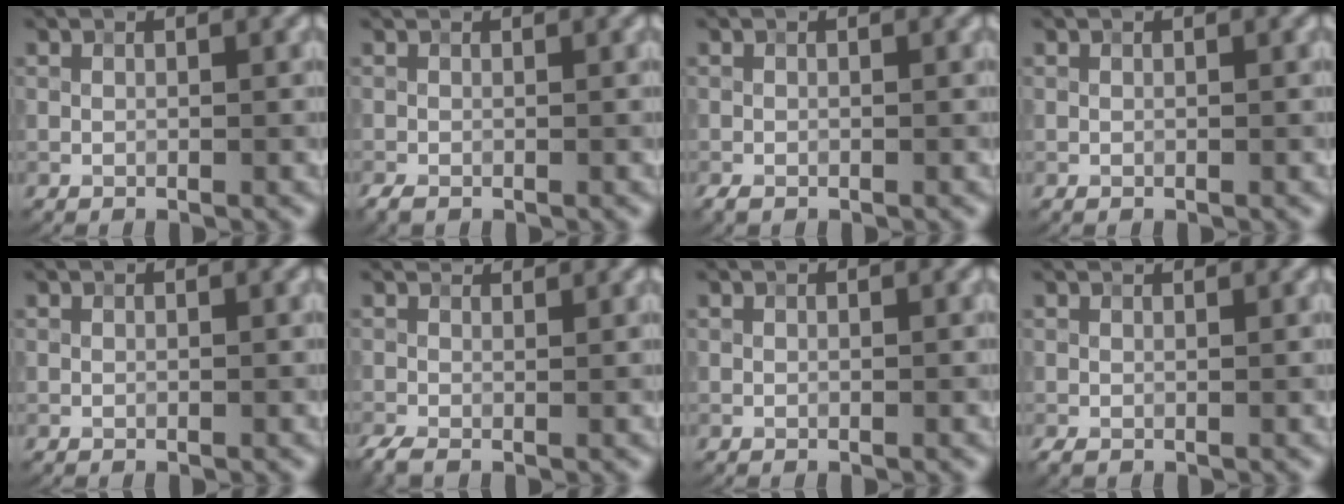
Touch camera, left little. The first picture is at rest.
{"total": 1.1, "force": [-0.6, 0.7, 0.6], "torque": [-0.021, -0.004, -0.013]}
{"total": 1.0, "force": [-0.6, 0.6, 0.5], "torque": [-0.015, -0.003, -0.015]}
{"total": 0.0}
{"total": 0.0}
{"total": 2.4, "force": [-0.4, 1.5, 1.8], "torque": [-0.058, -0.003, -0.017]}
{"total": 0.0}
{"total": 0.9, "force": [0.3, 0.7, 0.6], "torque": [-0.021, 0.003, 0.004]}